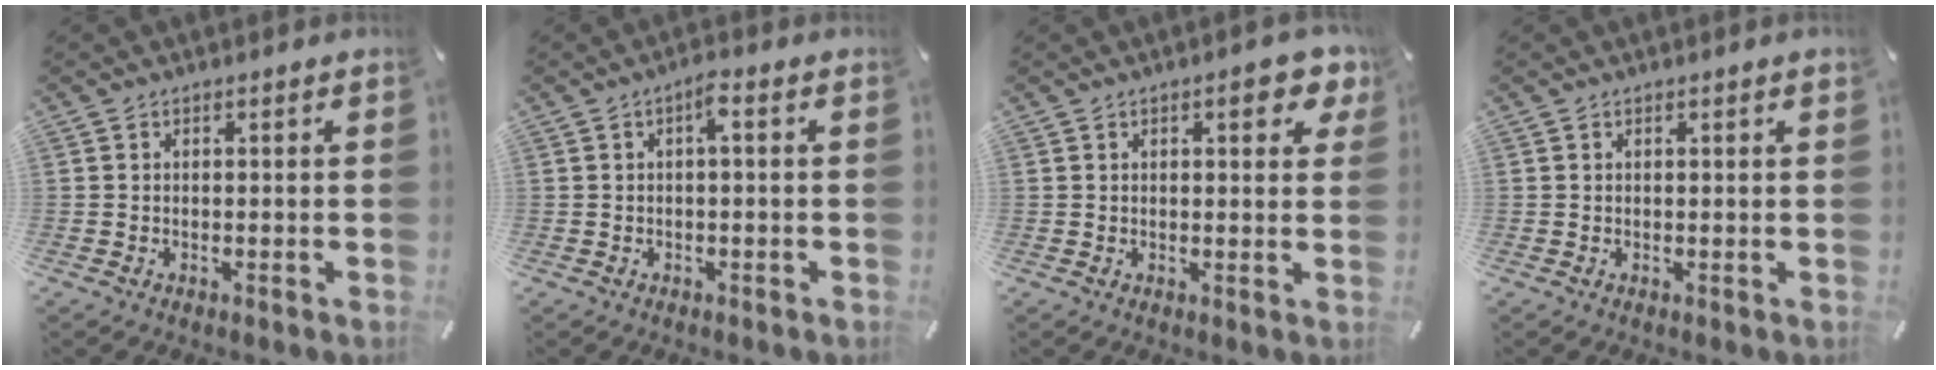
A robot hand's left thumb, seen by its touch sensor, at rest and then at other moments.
{"total": 3.0, "force": [0.0, 0.8, 2.9], "torque": [-0.055, 0.012, -0.003]}
{"total": 6.3, "force": [2.8, 2.3, 5.2], "torque": [-0.064, -0.012, 0.039]}
{"total": 0.6, "force": [0.3, 0.0, 0.6], "torque": [-0.008, 0.000, 0.005]}